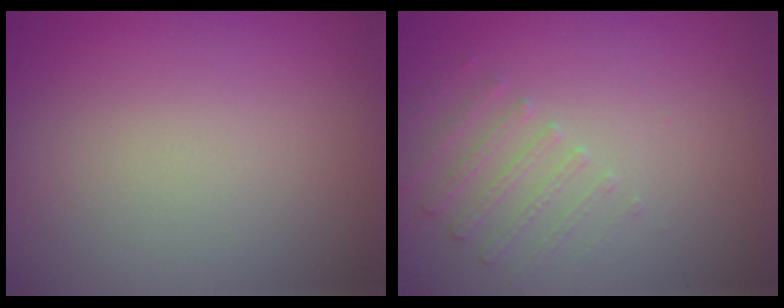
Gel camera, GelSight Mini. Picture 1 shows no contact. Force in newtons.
{"total": 1.5, "press": 1.0, "slide": 1.1}